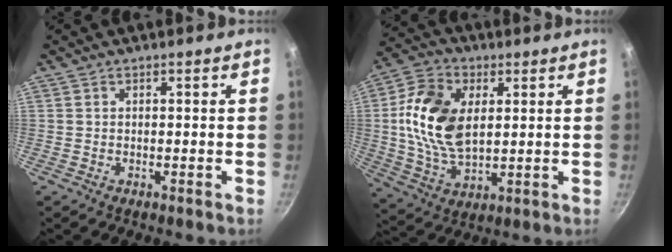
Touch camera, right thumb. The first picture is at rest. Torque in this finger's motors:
{"motor_torque": [-0.79, 1.38, 1.25, 0.17, 0.19]}